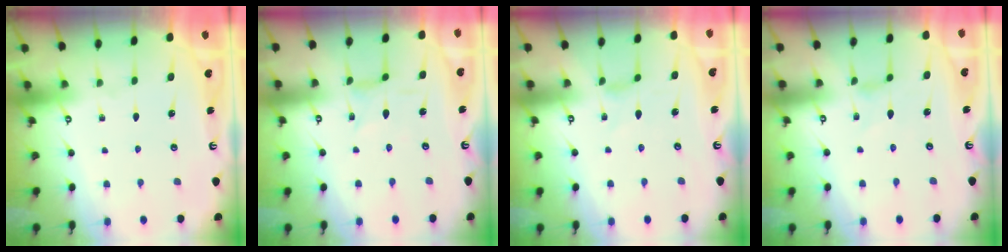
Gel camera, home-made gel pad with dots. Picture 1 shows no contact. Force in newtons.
{"total": 0.8, "press": 0.8, "slide": 0.3}
{"total": 0.0}
{"total": 0.0}